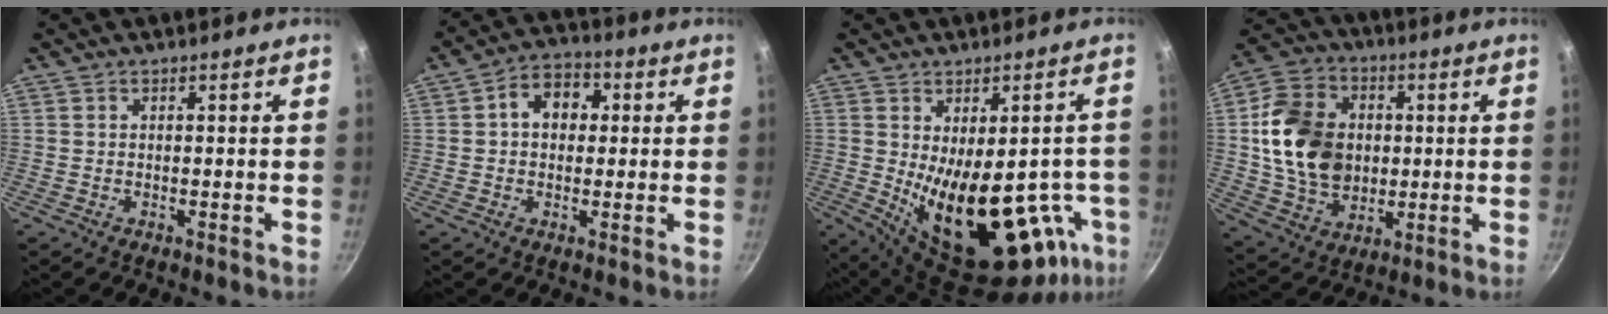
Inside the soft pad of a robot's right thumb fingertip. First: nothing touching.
{"total": 8.0, "force": [1.4, 6.0, 5.1], "torque": [-0.044, 0.016, 0.008]}
{"total": 22.7, "force": [-5.2, 11.5, 18.9], "torque": [-0.214, -0.026, -0.040]}
{"total": 18.0, "force": [1.5, 13.9, 11.3], "torque": [-0.179, 0.006, 0.031]}